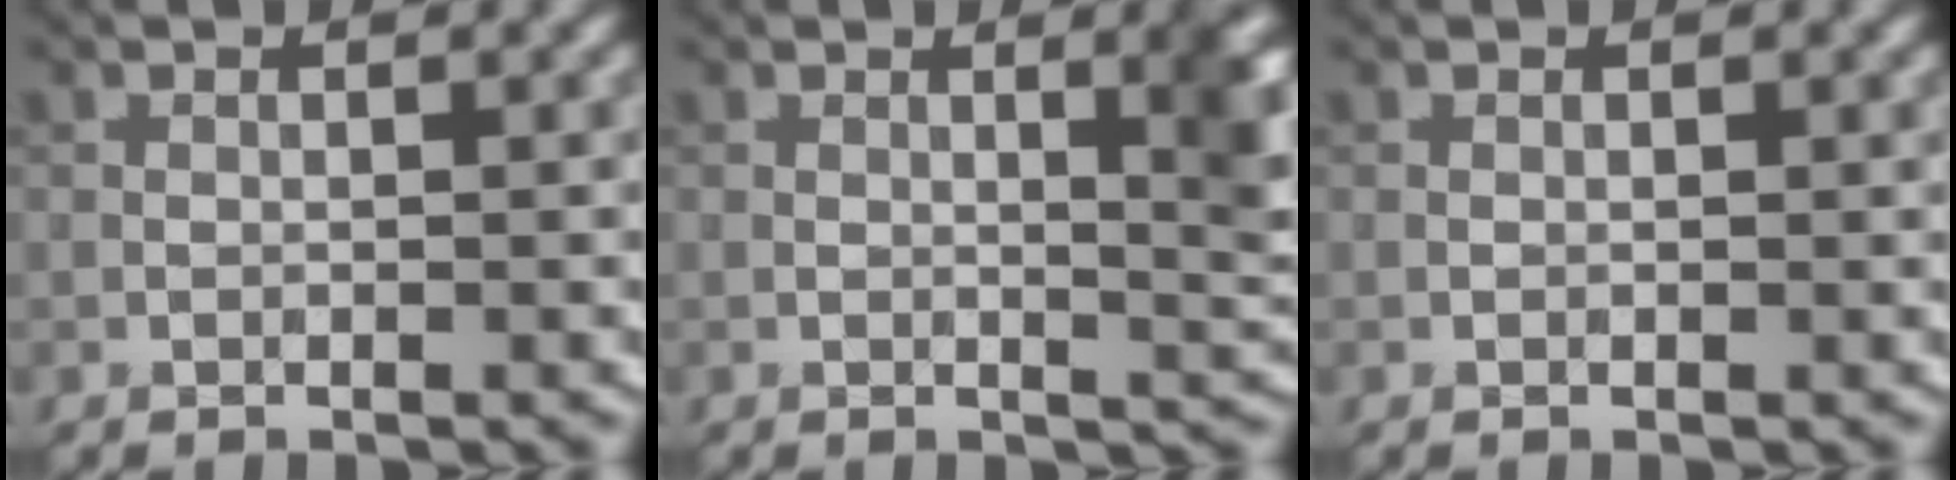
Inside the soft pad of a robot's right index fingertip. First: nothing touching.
{"total": 4.4, "force": [0.8, 1.3, 4.1], "torque": [-0.036, 0.005, 0.010]}
{"total": 0.0}